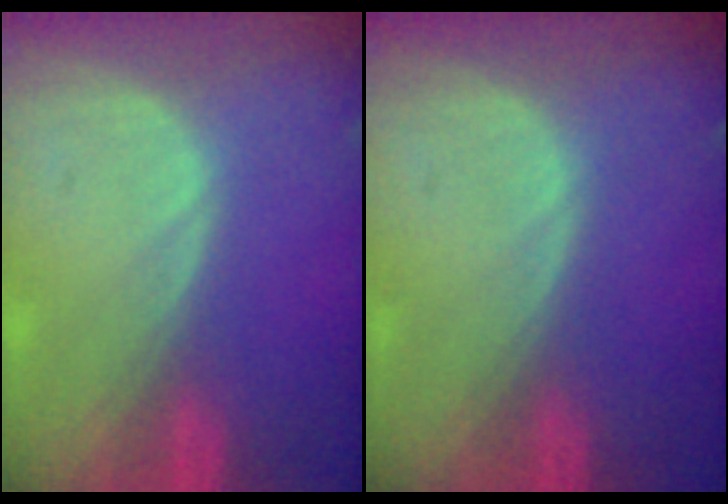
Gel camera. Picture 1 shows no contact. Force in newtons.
{"total": 0.0}